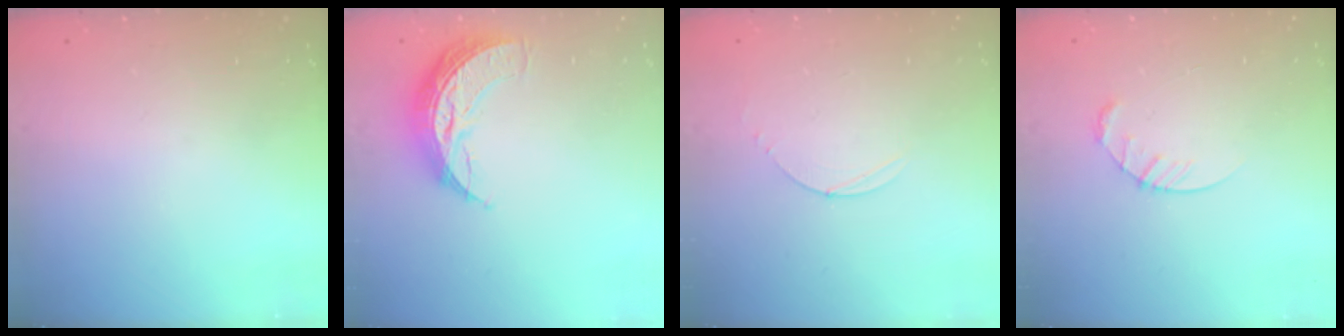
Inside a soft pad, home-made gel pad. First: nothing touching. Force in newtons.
{"total": 9.9, "press": 9.9, "slide": 0.6}
{"total": 2.8, "press": 2.8, "slide": 0.3}
{"total": 4.5, "press": 4.5, "slide": 0.5}